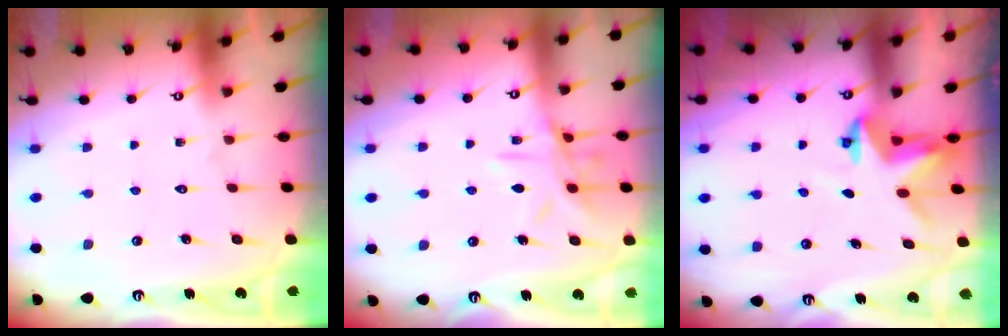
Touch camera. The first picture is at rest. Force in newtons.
{"total": 10.8, "press": 10.8, "slide": 0.8}
{"total": 3.4, "press": 3.4, "slide": 0.2}